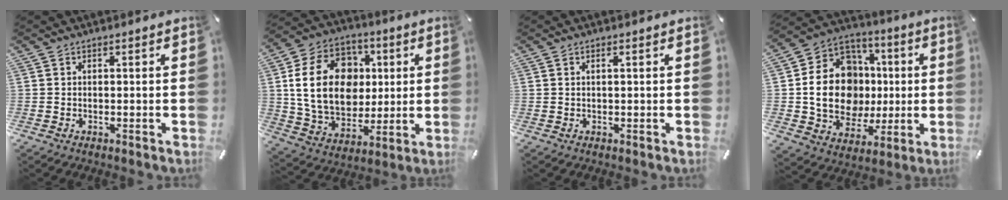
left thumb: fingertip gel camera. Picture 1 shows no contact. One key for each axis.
{"total": 20.6, "fx": 3.0, "fy": 16.1, "fz": 12.5, "tx": -0.235, "ty": 0.008, "tz": 0.060}
{"total": 1.0, "fx": 0.3, "fy": 0.1, "fz": 0.9, "tx": -0.018, "ty": -0.002, "tz": 0.005}
{"total": 18.7, "fx": 0.1, "fy": 15.4, "fz": 10.5, "tx": -0.200, "ty": 0.003, "tz": 0.010}